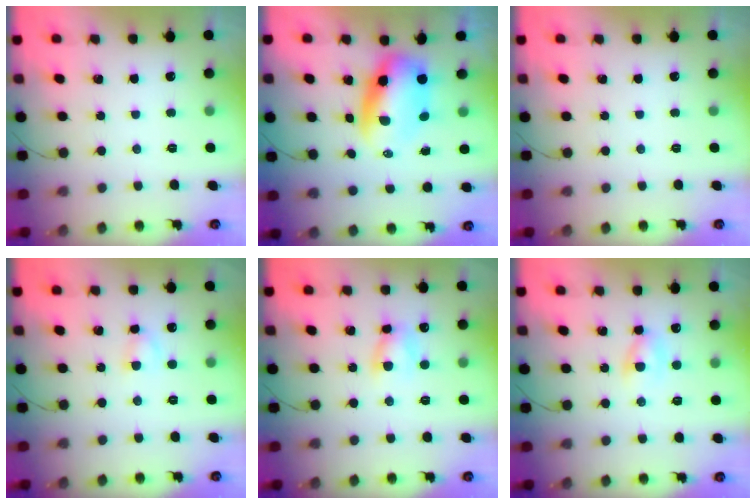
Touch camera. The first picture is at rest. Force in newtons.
{"total": 7.5, "press": 7.2, "slide": 2.1}
{"total": 0.0}
{"total": 2.8, "press": 2.6, "slide": 1.2}
{"total": 5.3, "press": 5.2, "slide": 1.2}
{"total": 2.2, "press": 2.0, "slide": 0.9}